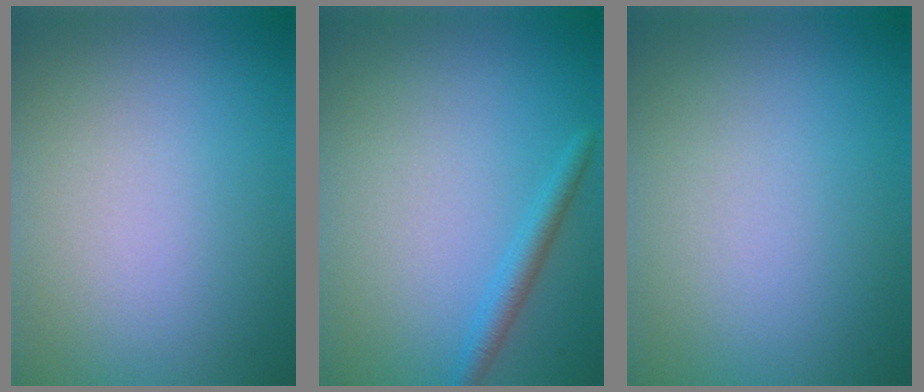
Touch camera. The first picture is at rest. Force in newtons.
{"total": 1.9, "press": 1.9, "slide": 0.2}
{"total": 0.0}